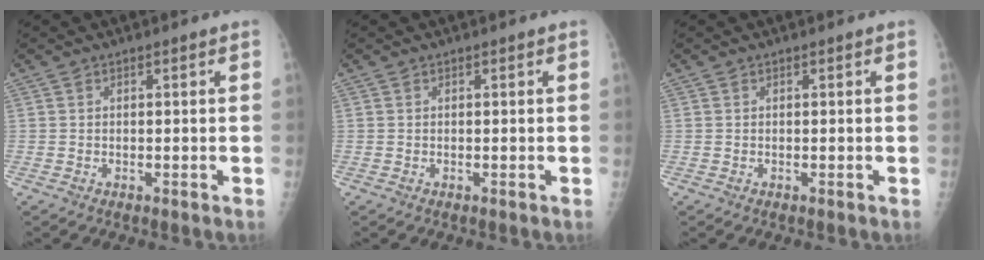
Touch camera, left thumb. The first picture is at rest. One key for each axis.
{"total": 0.0}
{"total": 0.0}